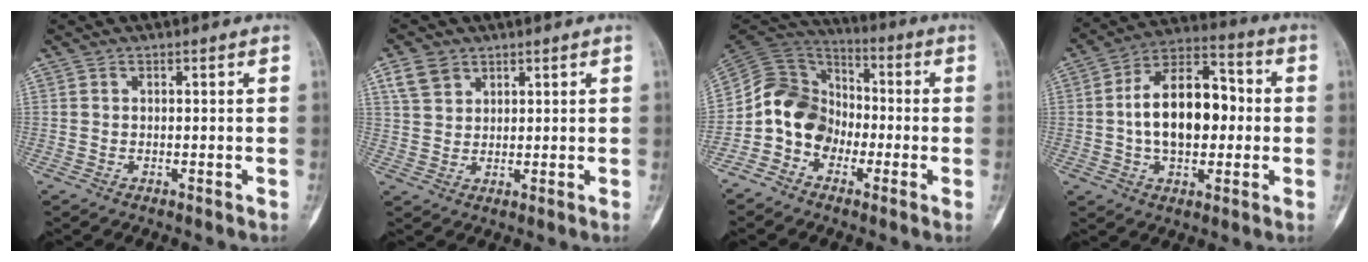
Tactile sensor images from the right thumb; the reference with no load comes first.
{"total": 4.8, "force": [3.0, 3.4, 1.7], "torque": [-0.024, -0.004, 0.062]}
{"total": 12.3, "force": [-3.7, 10.4, 5.6], "torque": [-0.084, 0.062, -0.084]}
{"total": 16.2, "force": [-0.1, 9.8, 13.0], "torque": [-0.186, 0.037, -0.008]}